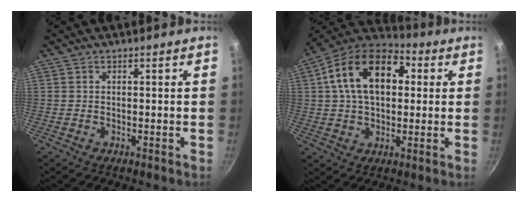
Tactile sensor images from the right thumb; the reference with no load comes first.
{"total": 18.2, "force": [3.8, 11.8, 13.3], "torque": [-0.199, 0.027, 0.045]}